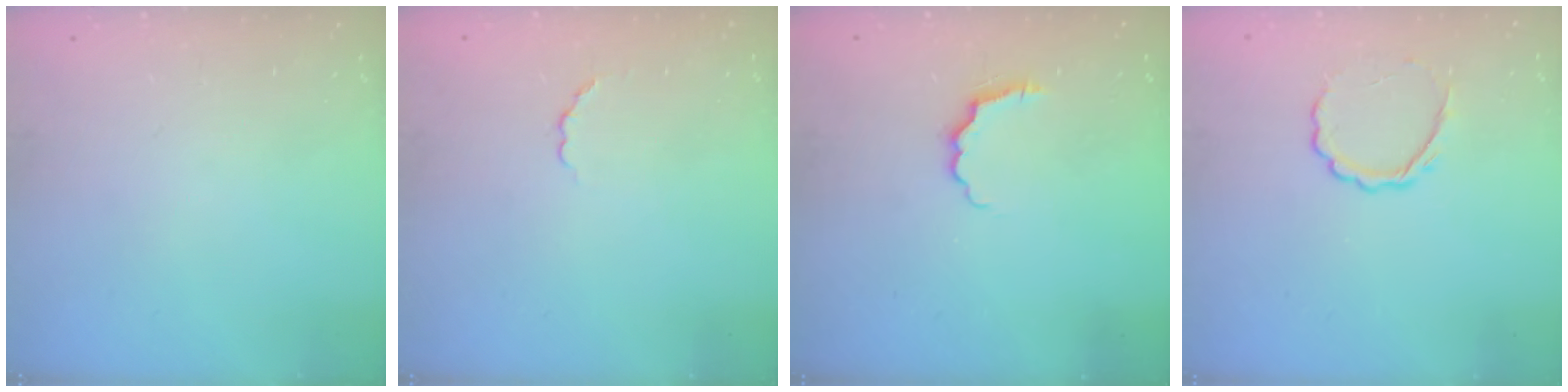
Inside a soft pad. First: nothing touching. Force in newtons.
{"total": 2.4, "press": 2.2, "slide": 1.0}
{"total": 4.2, "press": 4.1, "slide": 0.6}
{"total": 4.8, "press": 4.6, "slide": 1.0}